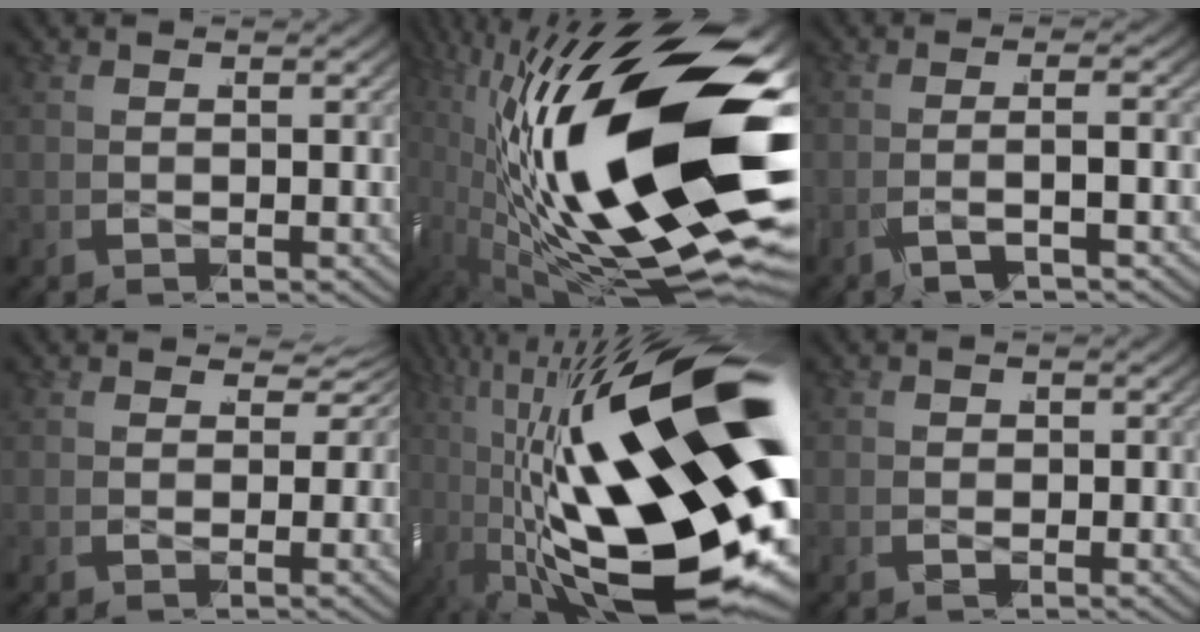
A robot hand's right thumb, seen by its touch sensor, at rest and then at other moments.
{"total": 28.0, "force": [-4.5, 12.2, 24.9], "torque": [-0.419, -0.023, -0.045]}
{"total": 2.8, "force": [-1.7, 0.1, 2.2], "torque": [-0.061, 0.010, -0.035]}
{"total": 2.5, "force": [0.8, 1.6, 1.8], "torque": [-0.029, -0.006, 0.013]}
{"total": 27.2, "force": [-5.1, 12.6, 23.6], "torque": [-0.400, -0.048, -0.038]}
{"total": 1.4, "force": [-0.4, 1.2, 0.5], "torque": [-0.014, -0.009, -0.003]}